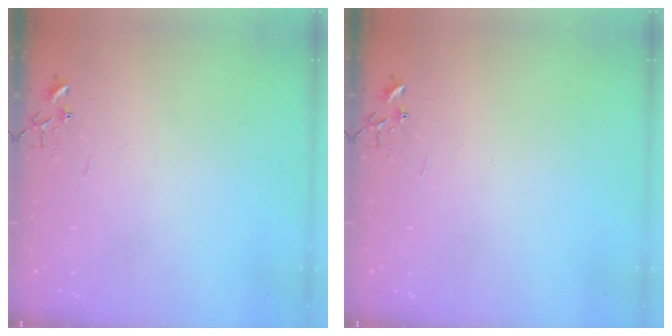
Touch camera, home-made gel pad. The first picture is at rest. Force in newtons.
{"total": 0.0}